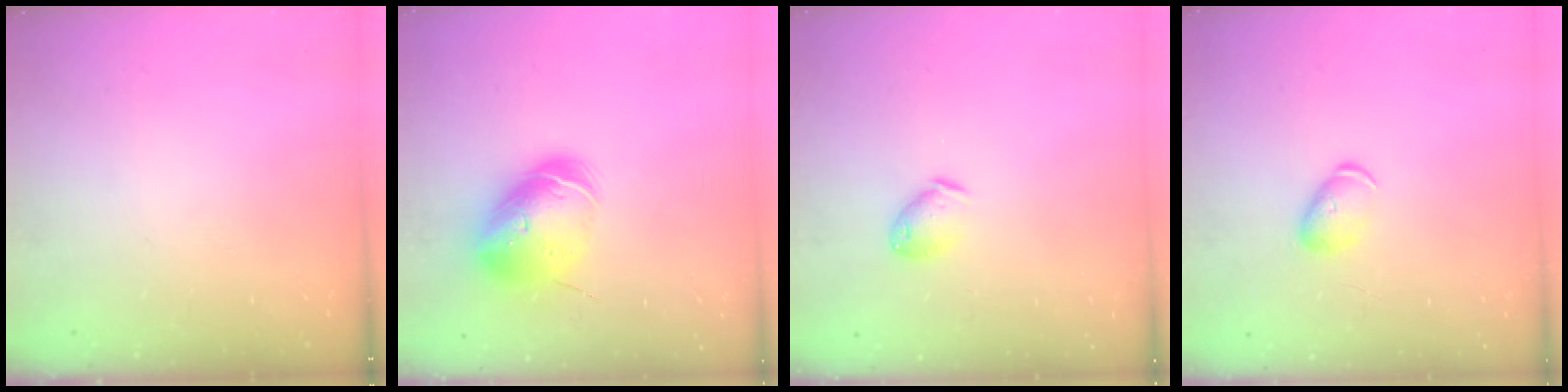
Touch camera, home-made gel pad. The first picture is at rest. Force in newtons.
{"total": 16.0, "press": 15.8, "slide": 2.6}
{"total": 7.3, "press": 7.3, "slide": 0.8}
{"total": 5.2, "press": 5.2, "slide": 0.3}